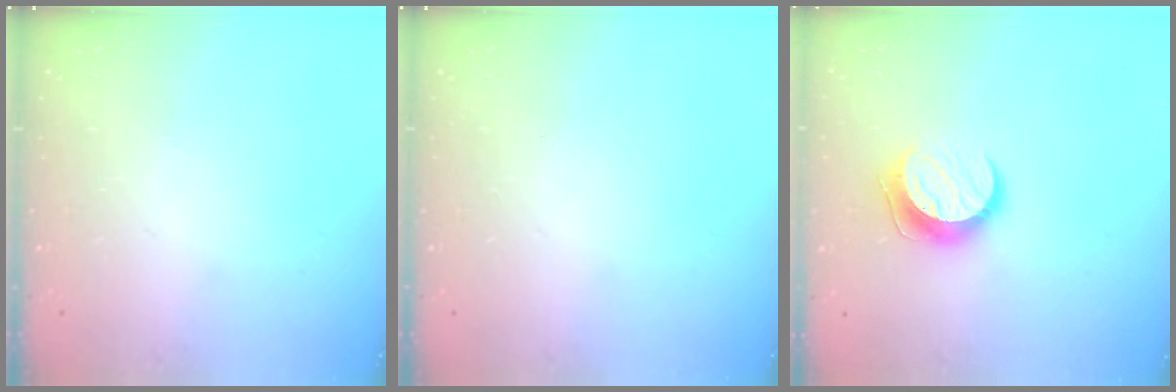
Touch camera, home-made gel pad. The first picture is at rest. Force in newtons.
{"total": 0.0}
{"total": 10.0, "press": 9.9, "slide": 1.2}